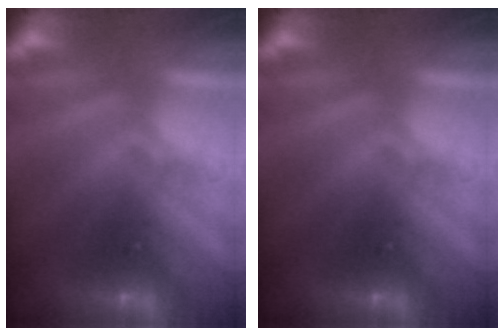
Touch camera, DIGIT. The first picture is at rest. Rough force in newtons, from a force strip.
{"total": 0.0}